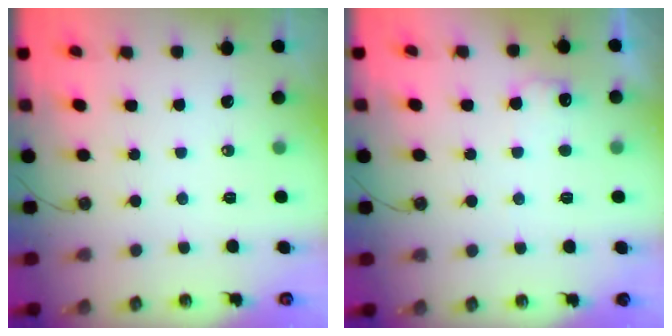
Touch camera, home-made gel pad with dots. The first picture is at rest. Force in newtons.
{"total": 6.5, "press": 6.5, "slide": 0.5}